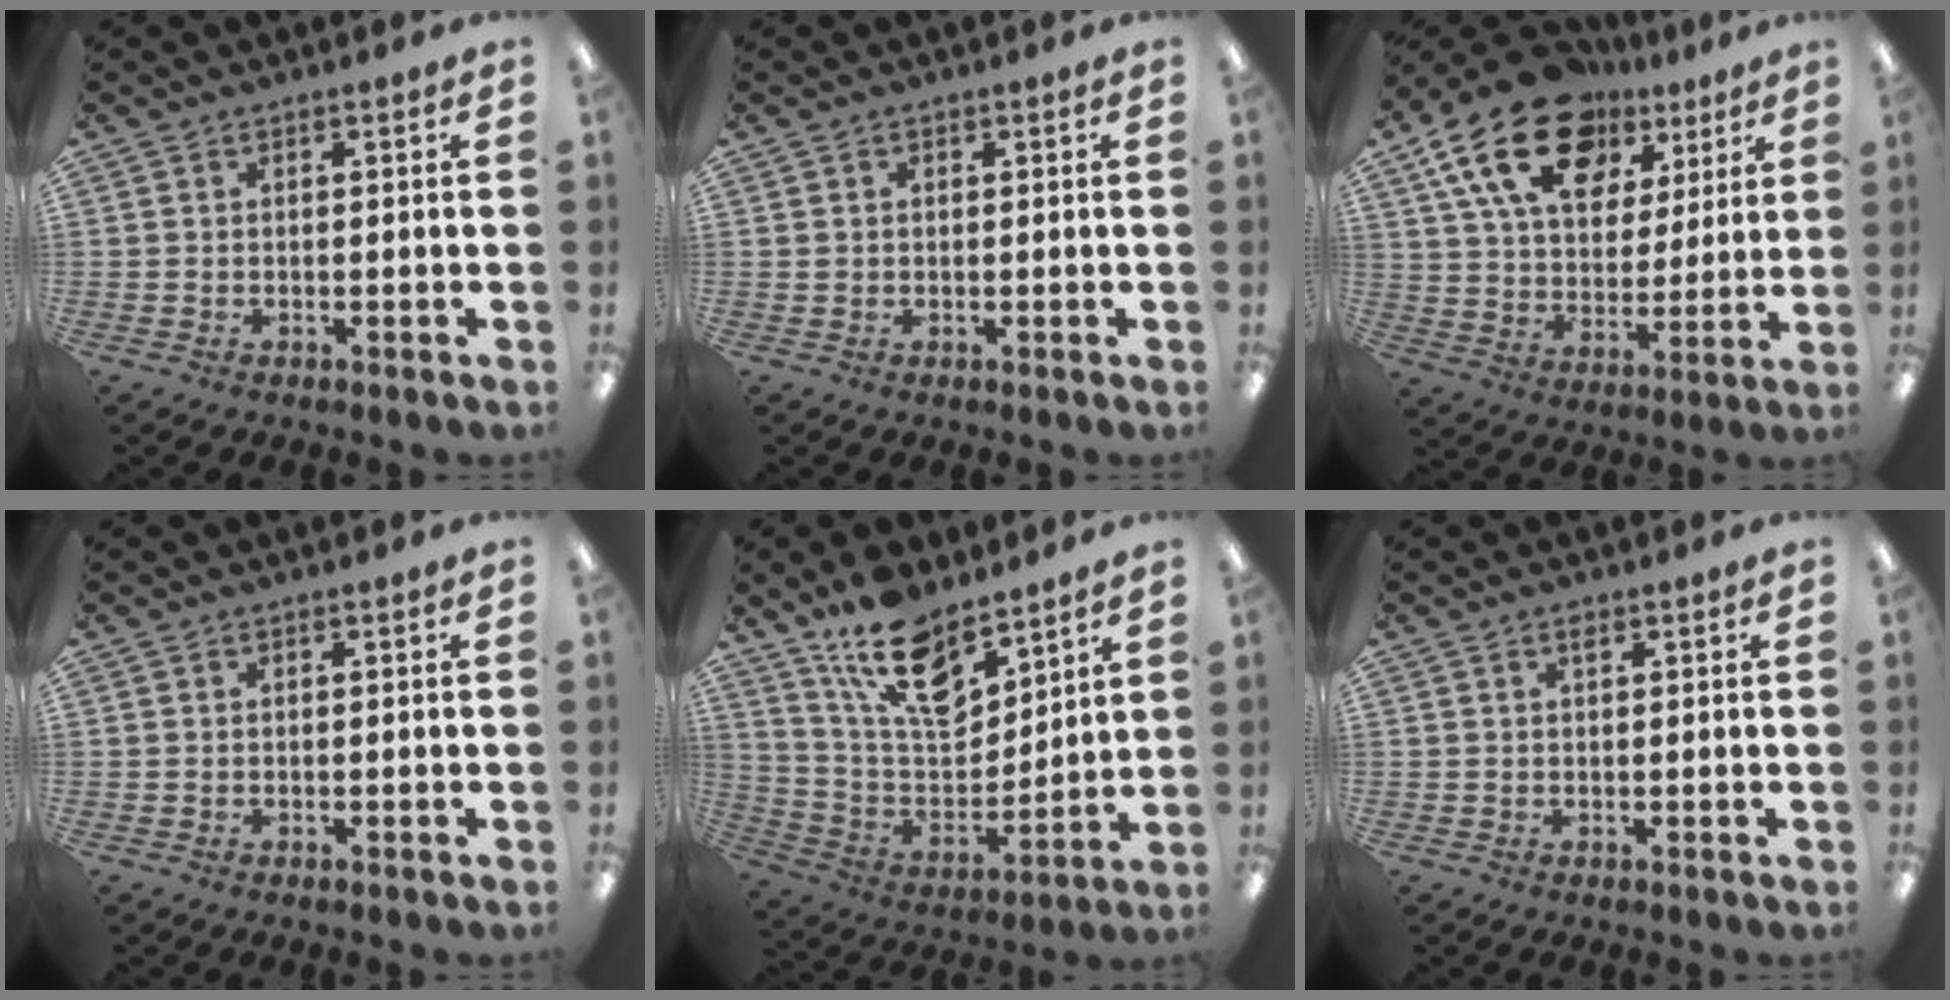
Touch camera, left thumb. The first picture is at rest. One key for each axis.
{"total": 0.7, "fx": 0.2, "fy": 0.7, "fz": 0.1, "tx": -0.003, "ty": 0.006, "tz": 0.002}
{"total": 20.0, "fx": 11.8, "fy": 12.2, "fz": 10.6, "tx": -0.189, "ty": -0.053, "tz": 0.214}
{"total": 0.0}
{"total": 16.6, "fx": 11.7, "fy": 7.5, "fz": 9.0, "tx": -0.170, "ty": -0.062, "tz": 0.213}
{"total": 1.0, "fx": 0.7, "fy": 0.4, "fz": 0.7, "tx": -0.017, "ty": 0.003, "tz": 0.011}